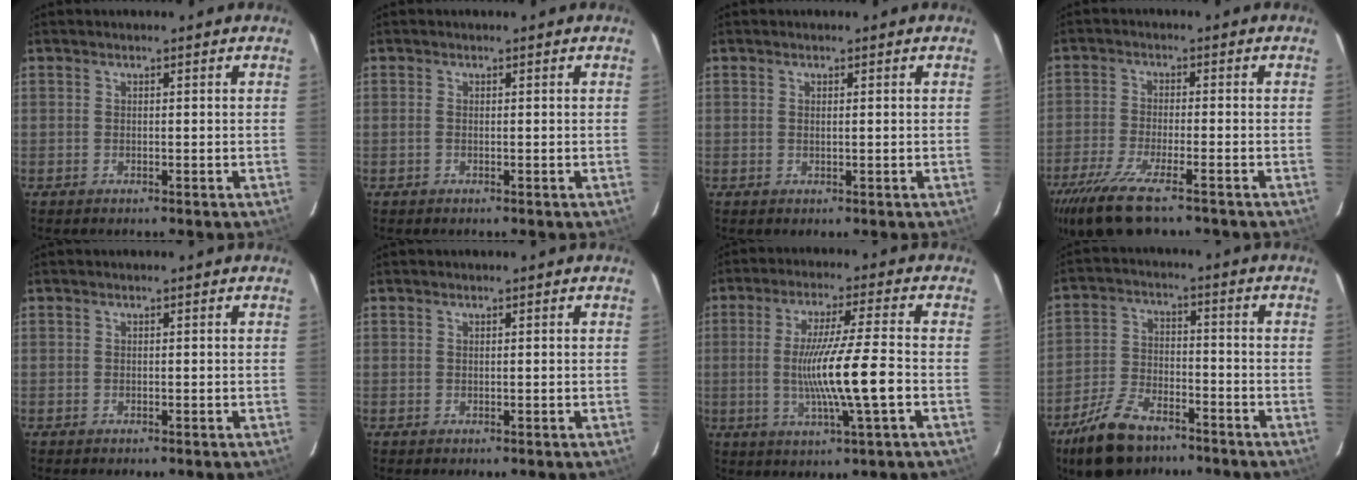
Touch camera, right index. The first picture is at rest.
{"total": 0.7, "force": [-0.1, 0.1, 0.7], "torque": [-0.016, 0.001, -0.004]}
{"total": 0.8, "force": [0.2, 0.0, 0.7], "torque": [-0.016, 0.000, 0.004]}
{"total": 12.2, "force": [-8.9, 2.4, 7.9], "torque": [-0.182, -0.047, -0.165]}
{"total": 0.0}
{"total": 0.0}
{"total": 12.1, "force": [-2.3, -0.7, 11.8], "torque": [-0.210, -0.018, -0.035]}
{"total": 12.4, "force": [-8.9, 5.8, 6.4], "torque": [-0.152, -0.006, -0.161]}